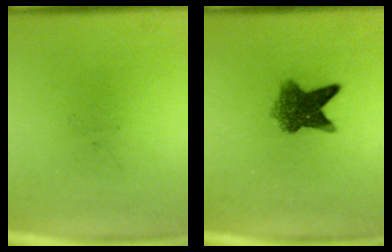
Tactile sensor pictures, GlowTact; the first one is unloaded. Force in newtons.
{"total": 6.4}